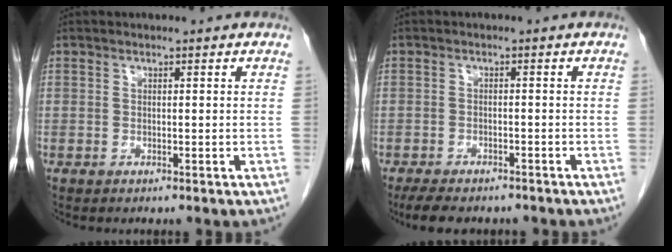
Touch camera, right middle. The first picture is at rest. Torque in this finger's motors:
{"motor_torque": [0.07, -0.06, 0.03, 0.03]}